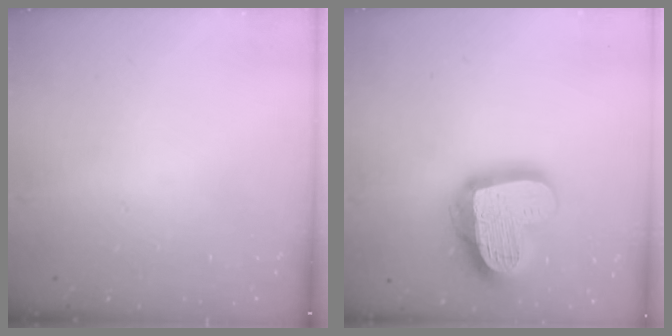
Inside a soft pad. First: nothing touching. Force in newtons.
{"total": 21.6, "press": 21.5, "slide": 1.9}